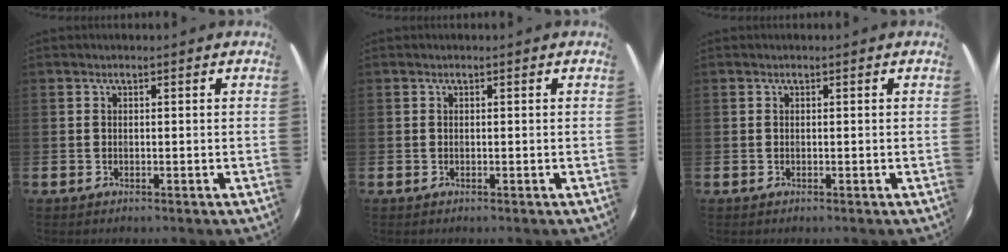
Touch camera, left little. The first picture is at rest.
{"total": 0.0}
{"total": 0.0}